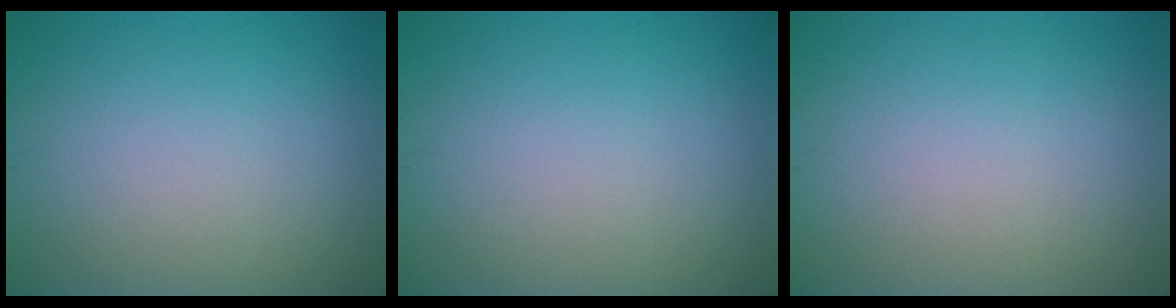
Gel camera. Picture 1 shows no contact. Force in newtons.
{"total": 0.0}
{"total": 0.0}